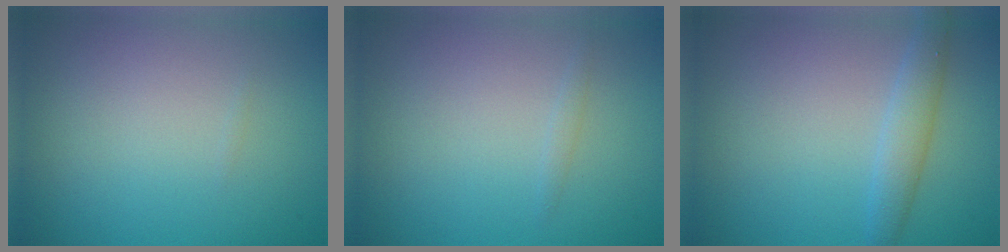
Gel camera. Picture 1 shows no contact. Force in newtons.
{"total": 0.6, "press": 0.5, "slide": 0.0}
{"total": 2.3, "press": 2.3, "slide": 0.1}